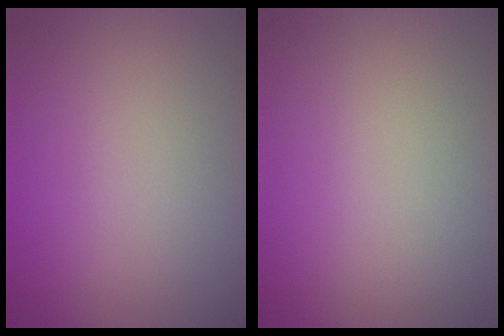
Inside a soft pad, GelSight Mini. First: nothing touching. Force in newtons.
{"total": 0.0}